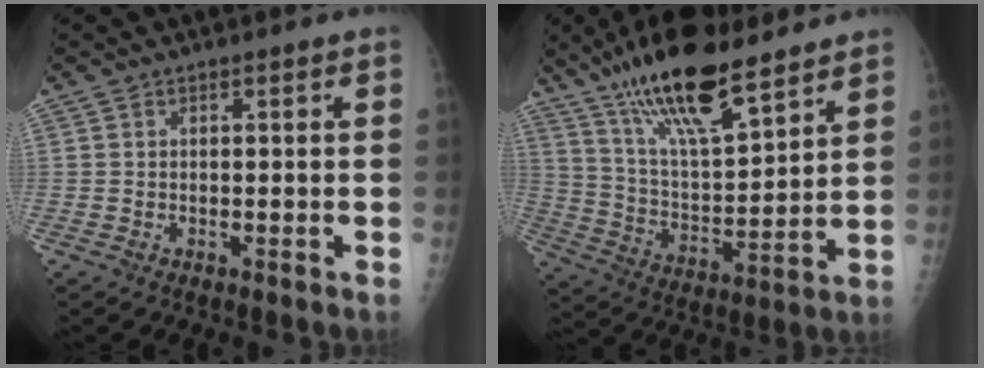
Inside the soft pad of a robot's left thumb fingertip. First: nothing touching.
{"total": 19.3, "force": [13.9, 5.4, 12.3], "torque": [-0.196, -0.062, 0.250]}